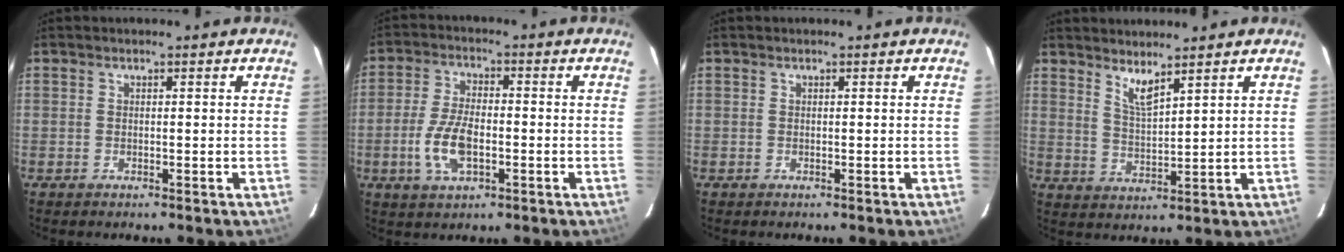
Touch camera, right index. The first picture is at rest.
{"total": 8.5, "force": [-2.4, 3.9, 7.1], "torque": [-0.151, -0.001, -0.044]}
{"total": 0.0}
{"total": 4.4, "force": [3.5, 0.4, 2.6], "torque": [-0.049, -0.008, 0.066]}